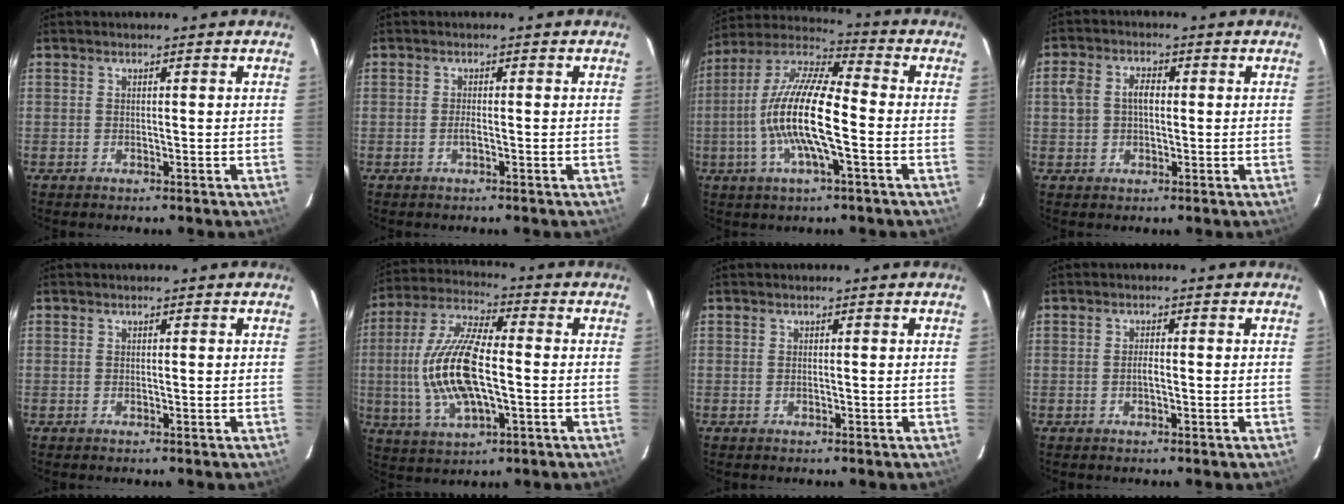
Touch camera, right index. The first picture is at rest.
{"total": 1.0, "force": [-0.4, 0.1, 0.9], "torque": [-0.019, 0.001, -0.009]}
{"total": 15.8, "force": [-3.0, 3.5, 15.1], "torque": [-0.294, 0.002, -0.067]}
{"total": 5.2, "force": [0.3, 3.6, 3.7], "torque": [-0.072, 0.015, 0.004]}
{"total": 0.0}
{"total": 16.0, "force": [-1.6, 6.2, 14.7], "torque": [-0.305, 0.003, -0.028]}
{"total": 0.0}
{"total": 1.4, "force": [-0.3, 0.5, 1.3], "torque": [-0.026, 0.002, -0.008]}